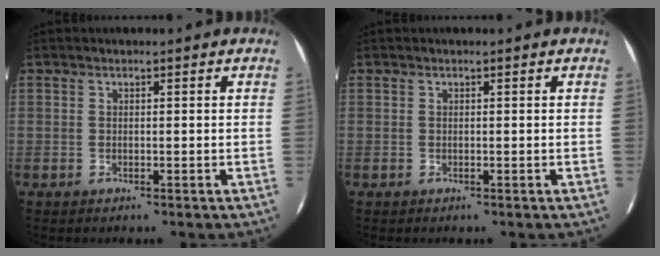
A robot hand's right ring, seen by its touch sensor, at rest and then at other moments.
{"total": 0.0}